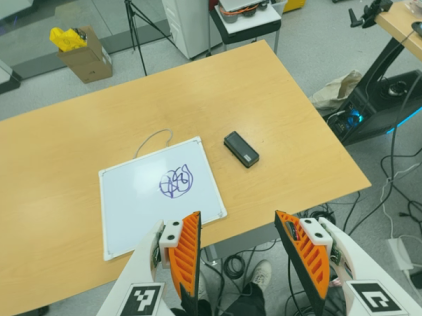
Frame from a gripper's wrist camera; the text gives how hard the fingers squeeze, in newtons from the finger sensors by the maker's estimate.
{"total": 0.0}